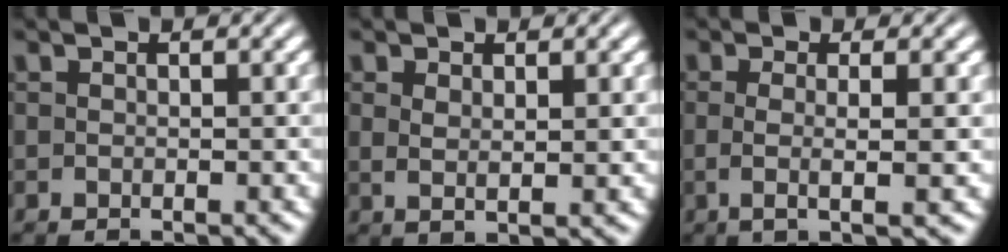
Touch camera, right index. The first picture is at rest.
{"total": 1.6, "force": [1.0, -0.3, 1.2], "torque": [-0.020, -0.012, 0.028]}
{"total": 2.7, "force": [-0.1, -0.7, 2.6], "torque": [-0.049, -0.012, 0.005]}